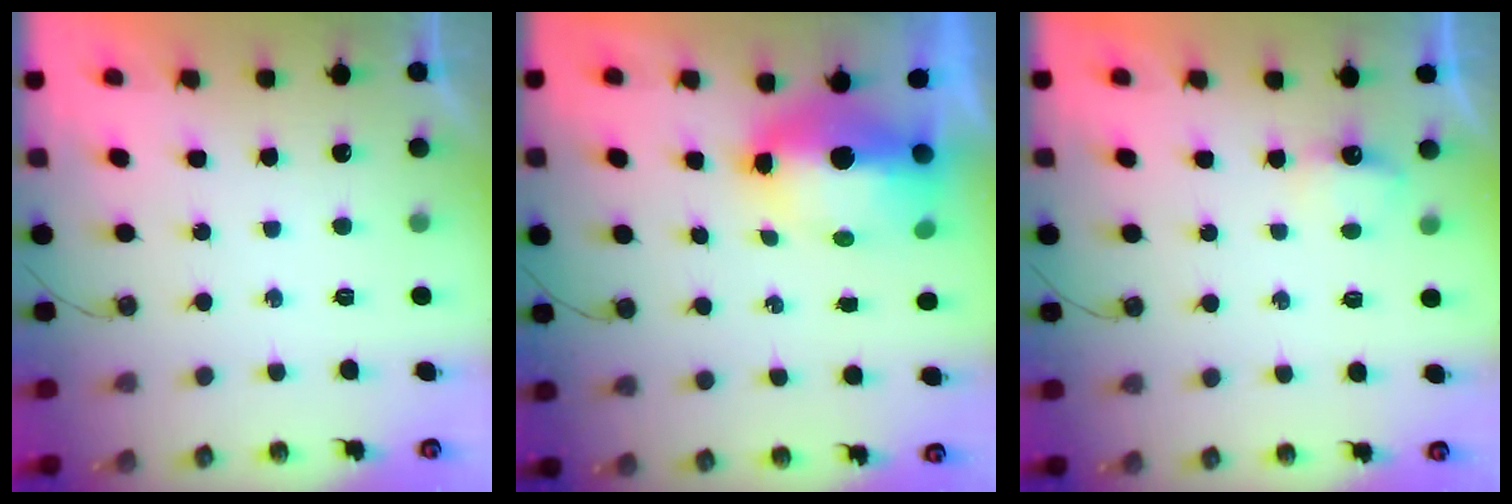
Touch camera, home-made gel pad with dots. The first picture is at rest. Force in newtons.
{"total": 9.9, "press": 9.7, "slide": 1.8}
{"total": 3.6, "press": 3.6, "slide": 0.6}